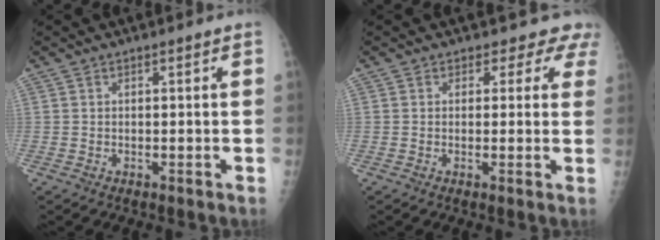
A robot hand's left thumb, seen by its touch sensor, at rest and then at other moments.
{"total": 4.3, "force": [3.5, 2.4, -0.5], "torque": [0.043, -0.018, 0.014]}